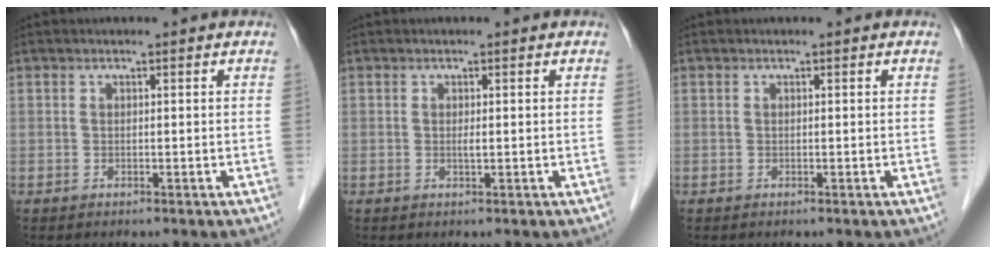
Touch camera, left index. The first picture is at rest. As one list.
[{"total": 0.6, "force": [-0.1, 0.1, 0.6], "torque": [-0.017, -0.004, -0.003]}, {"total": 0.0}]